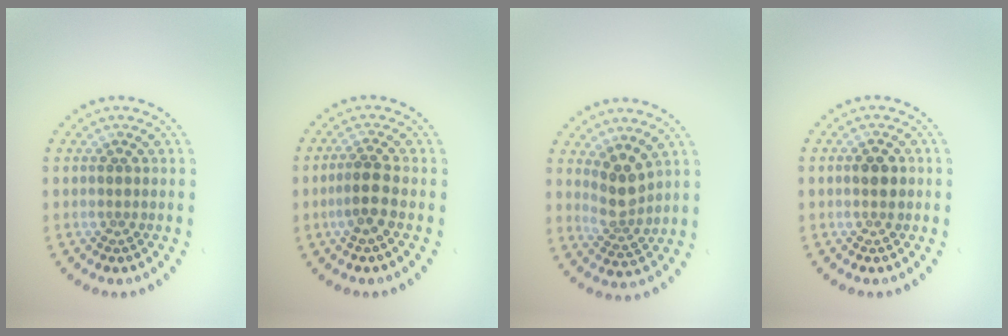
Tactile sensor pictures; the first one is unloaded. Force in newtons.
{"total": 2.1, "press": 1.8, "slide": 0.9}
{"total": 2.7, "press": 2.3, "slide": 1.5}
{"total": 2.0, "press": 2.0, "slide": 0.2}